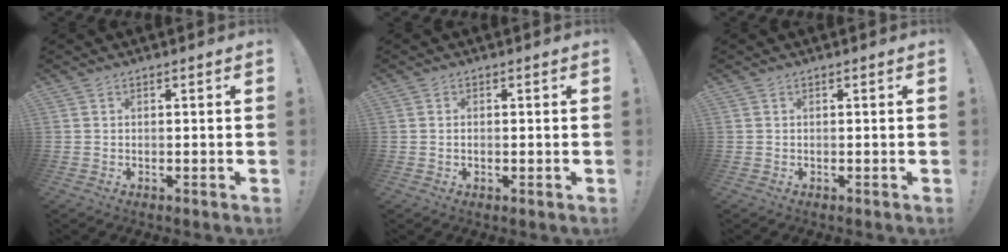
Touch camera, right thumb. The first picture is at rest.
{"total": 0.8, "force": [-0.1, 0.4, 0.7], "torque": [-0.019, 0.004, -0.001]}
{"total": 0.0}